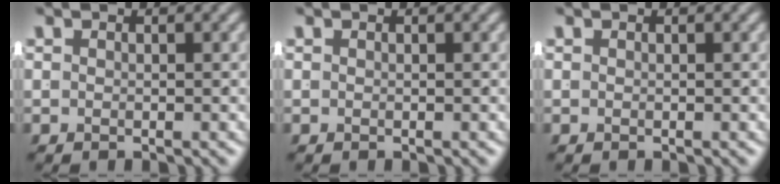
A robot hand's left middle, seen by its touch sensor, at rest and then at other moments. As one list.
[{"total": 0.0}, {"total": 0.0}]